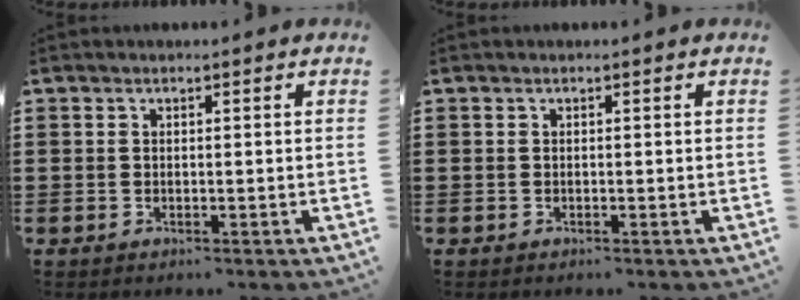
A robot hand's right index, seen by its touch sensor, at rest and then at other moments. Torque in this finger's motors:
{"motor_torque": [0.00, 0.00, 0.00, 0.00]}